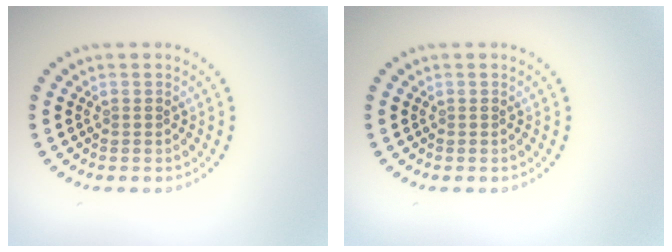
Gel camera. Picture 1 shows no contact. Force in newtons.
{"total": 0.0}